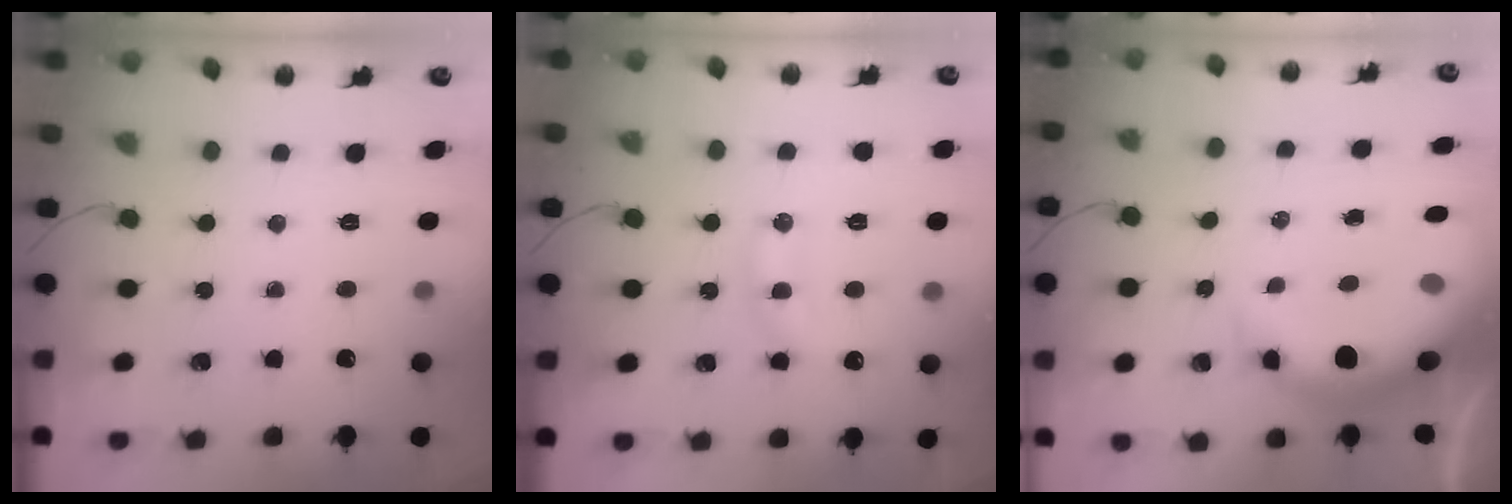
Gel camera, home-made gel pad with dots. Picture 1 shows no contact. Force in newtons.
{"total": 13.4, "press": 13.3, "slide": 0.6}
{"total": 10.9, "press": 10.5, "slide": 3.0}